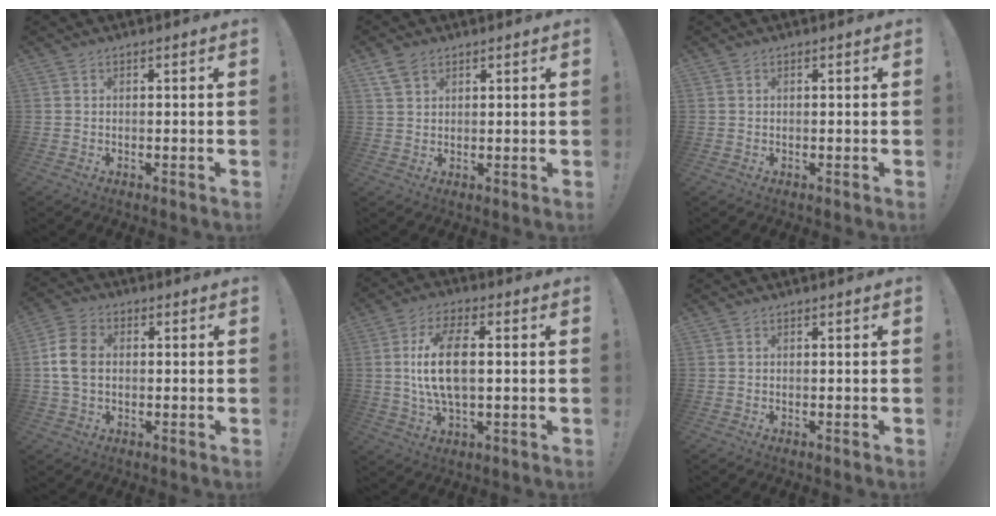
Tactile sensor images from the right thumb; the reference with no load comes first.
{"total": 4.6, "force": [2.9, 2.9, 2.1], "torque": [-0.041, -0.007, 0.057]}
{"total": 0.0}
{"total": 9.0, "force": [0.1, 6.4, 6.3], "torque": [-0.131, 0.012, 0.007]}
{"total": 13.0, "force": [1.0, 5.9, 11.5], "torque": [-0.217, -0.003, 0.015]}
{"total": 0.0}